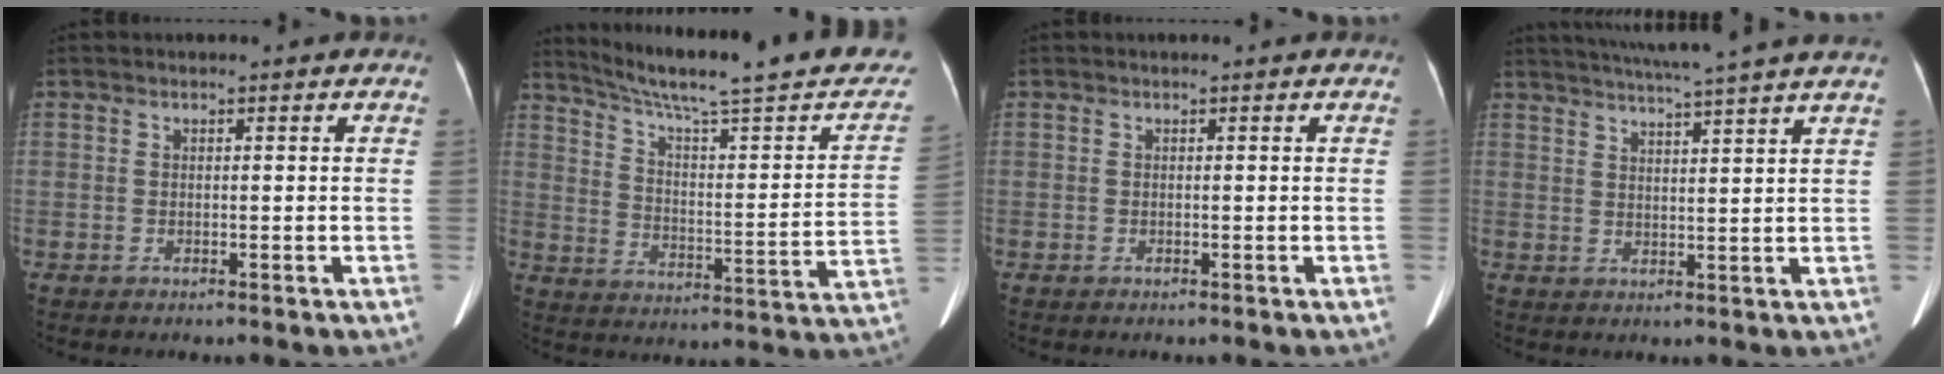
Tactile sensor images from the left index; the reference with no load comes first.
{"total": 25.5, "force": [21.6, 2.3, 13.3], "torque": [-0.199, -0.037, 0.286]}
{"total": 0.0}
{"total": 12.7, "force": [11.1, -1.8, 6.0], "torque": [-0.103, -0.002, 0.144]}